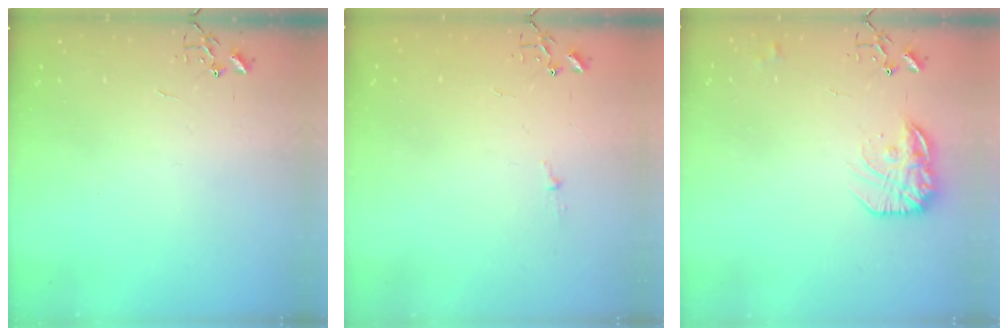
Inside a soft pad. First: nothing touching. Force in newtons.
{"total": 3.1, "press": 3.1, "slide": 0.4}
{"total": 15.5, "press": 15.5, "slide": 1.0}